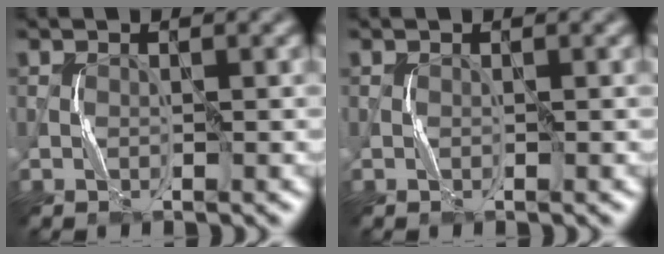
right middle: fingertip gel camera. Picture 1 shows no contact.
{"total": 0.0}